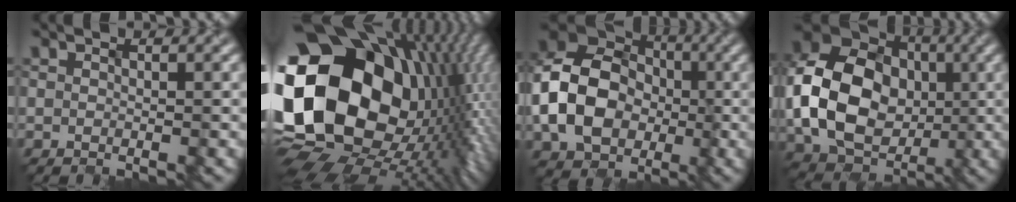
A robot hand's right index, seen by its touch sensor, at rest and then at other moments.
{"total": 22.1, "force": [1.1, 16.1, 15.1], "torque": [-0.339, -0.029, 0.041]}
{"total": 10.5, "force": [-1.9, 8.3, 6.2], "torque": [-0.132, 0.006, -0.045]}
{"total": 14.0, "force": [-0.7, 11.2, 8.3], "torque": [-0.179, -0.004, -0.004]}